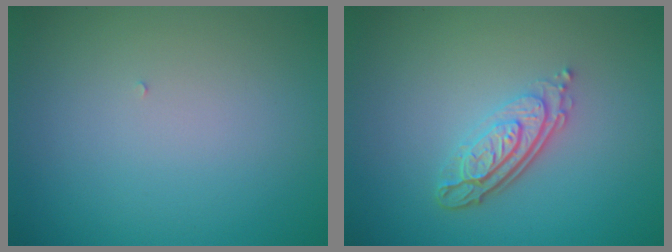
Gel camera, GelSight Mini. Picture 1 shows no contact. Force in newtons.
{"total": 4.1, "press": 2.9, "slide": 2.8}